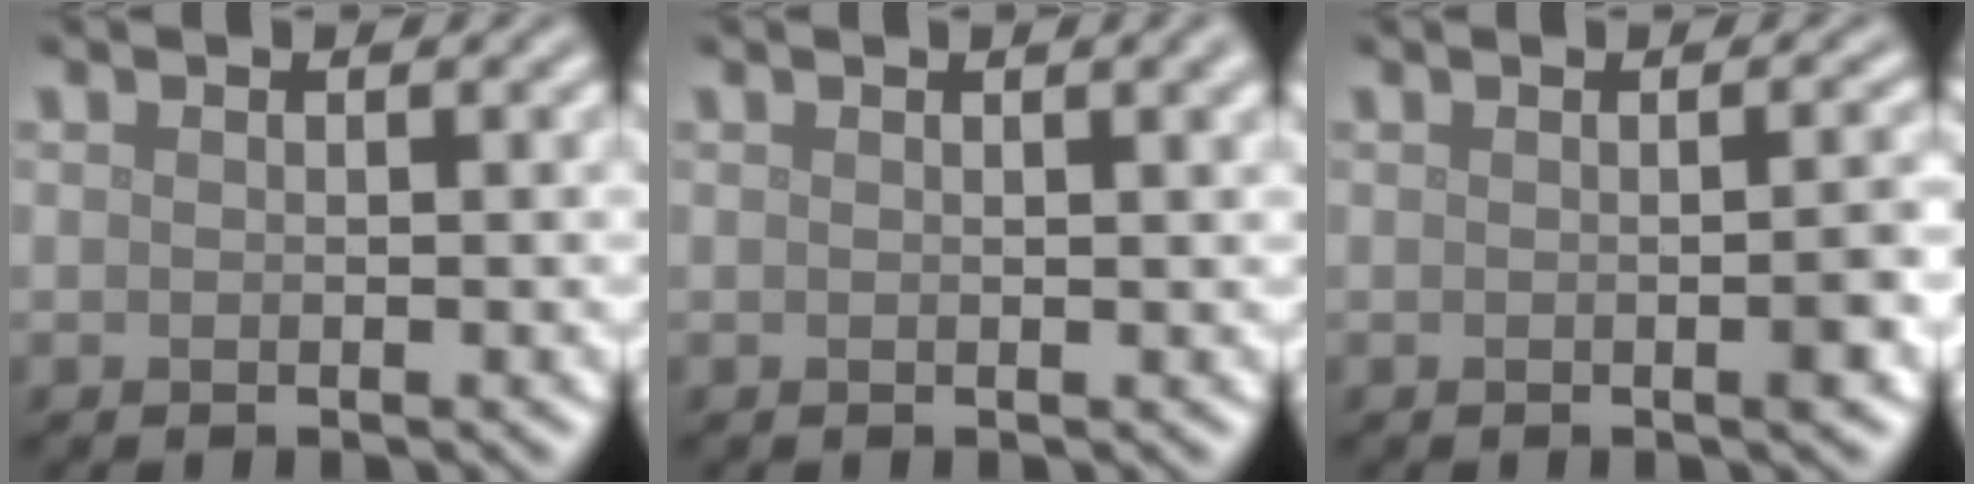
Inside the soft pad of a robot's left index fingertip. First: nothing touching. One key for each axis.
{"total": 2.1, "fx": 1.0, "fy": 0.7, "fz": 1.8, "tx": -0.012, "ty": 0.004, "tz": 0.009}
{"total": 2.4, "fx": -0.3, "fy": 0.6, "fz": 2.3, "tx": -0.024, "ty": 0.001, "tz": -0.006}